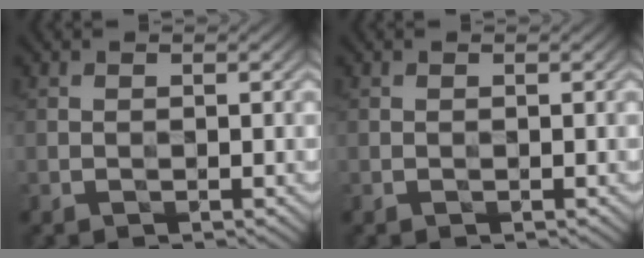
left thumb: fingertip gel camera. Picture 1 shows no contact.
{"total": 0.0}